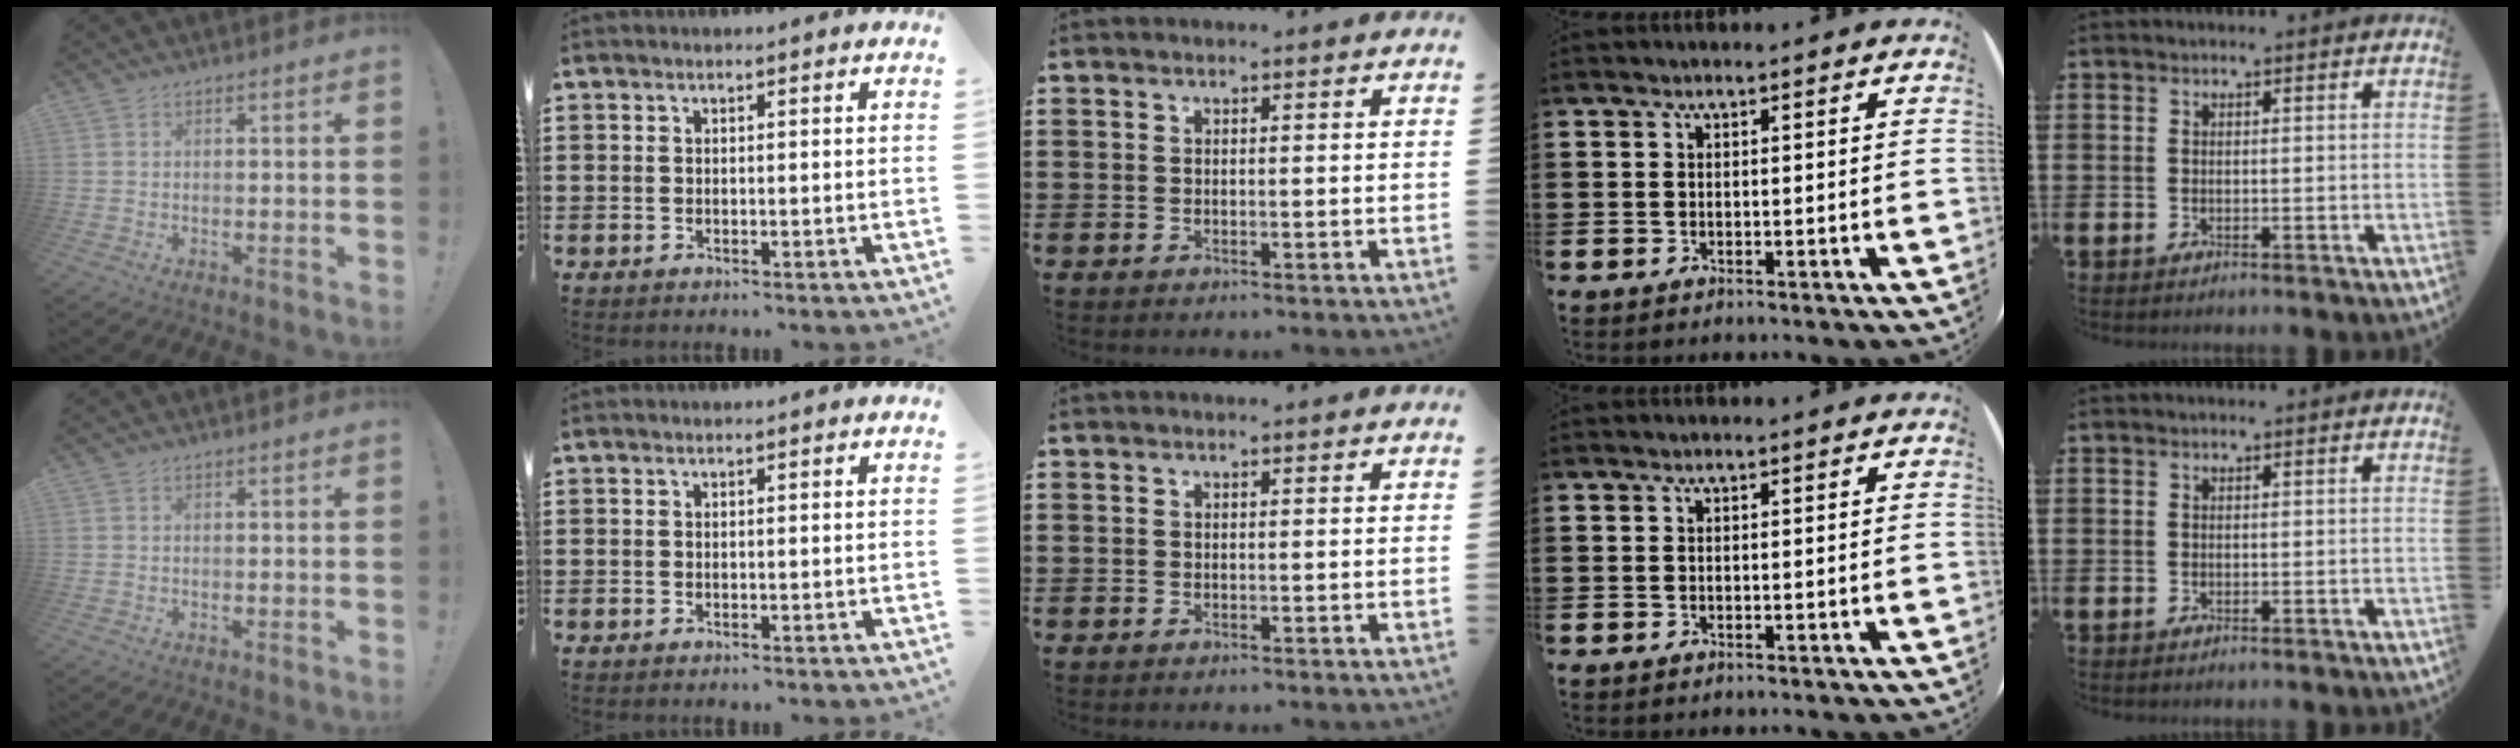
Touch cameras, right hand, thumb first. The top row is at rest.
{}